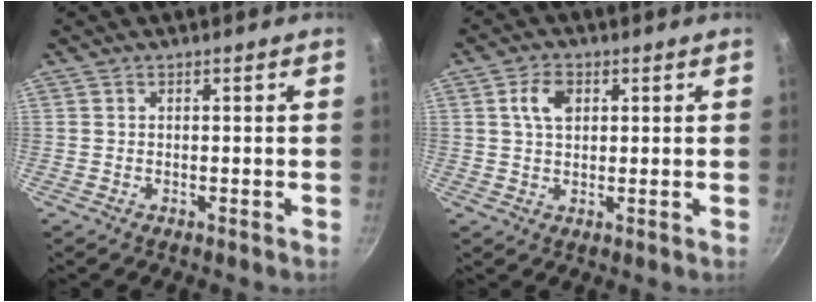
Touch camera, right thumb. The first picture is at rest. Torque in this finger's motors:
{"motor_torque": [0.05, 0.02, 0.32, 0.06, 0.10]}